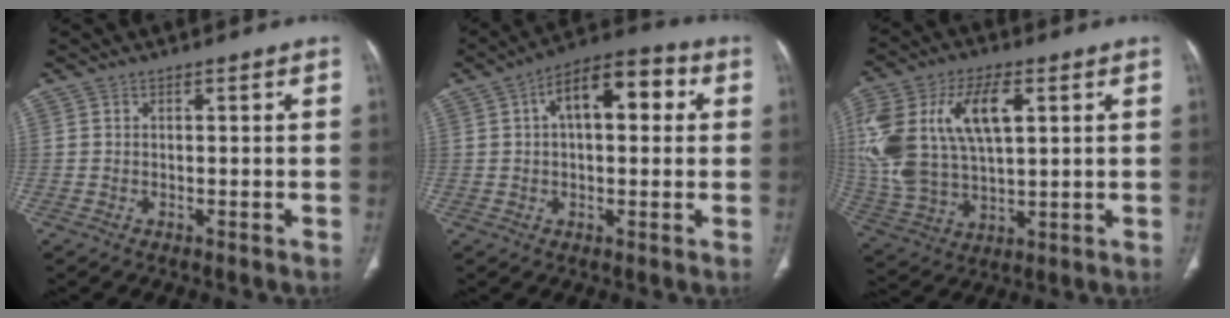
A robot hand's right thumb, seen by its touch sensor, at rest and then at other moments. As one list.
[{"total": 12.3, "force": [3.1, 6.3, 10.1], "torque": [-0.137, 0.032, 0.039]}, {"total": 21.8, "force": [5.9, 11.6, 17.5], "torque": [-0.378, 0.004, 0.115]}]